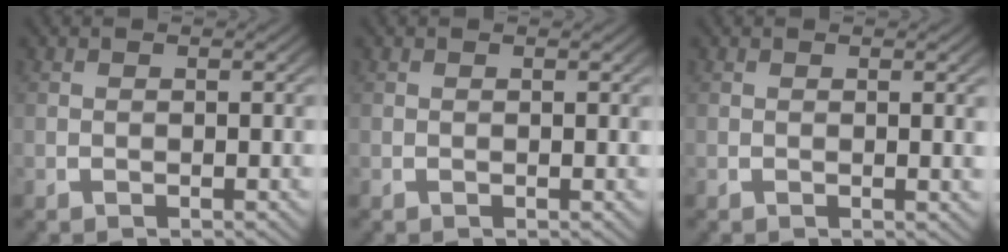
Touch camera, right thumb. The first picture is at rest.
{"total": 0.0}
{"total": 0.7, "force": [0.3, -0.1, 0.6], "torque": [-0.011, -0.001, 0.006]}